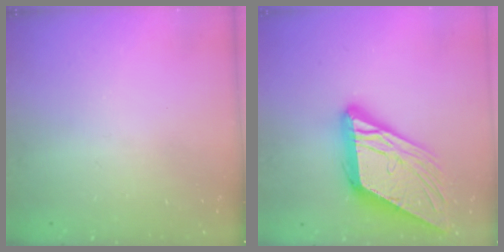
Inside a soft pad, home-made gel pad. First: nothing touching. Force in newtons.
{"total": 18.0, "press": 17.8, "slide": 2.4}